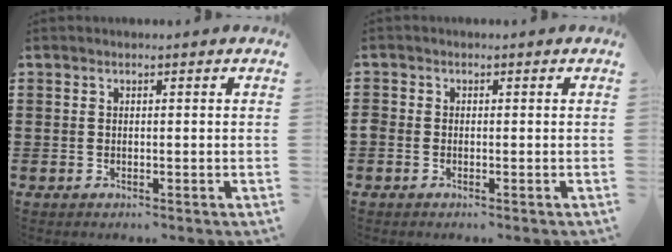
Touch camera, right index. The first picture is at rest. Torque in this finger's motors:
{"motor_torque": [0.06, -0.07, 0.02, 0.00]}